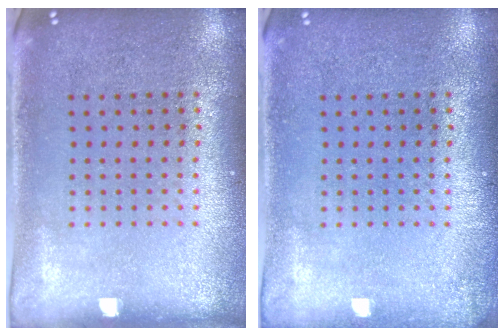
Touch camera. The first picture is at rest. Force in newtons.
{"total": 0.9, "press": 0.9, "slide": 0.1}